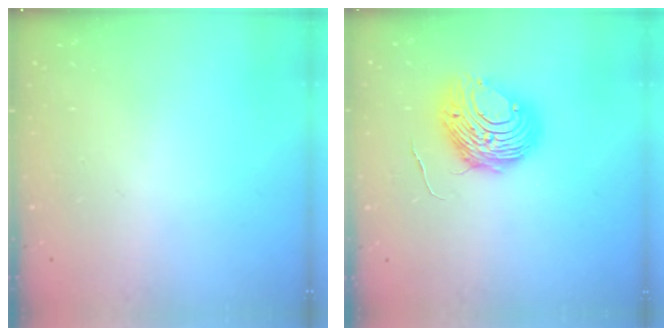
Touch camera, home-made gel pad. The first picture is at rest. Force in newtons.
{"total": 9.7, "press": 9.6, "slide": 1.1}